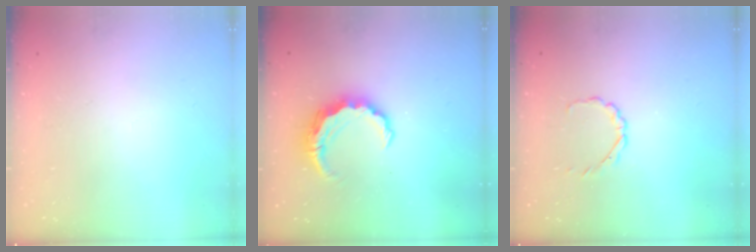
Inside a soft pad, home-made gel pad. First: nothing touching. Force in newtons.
{"total": 8.0, "press": 8.0, "slide": 1.0}
{"total": 2.3, "press": 2.1, "slide": 0.8}